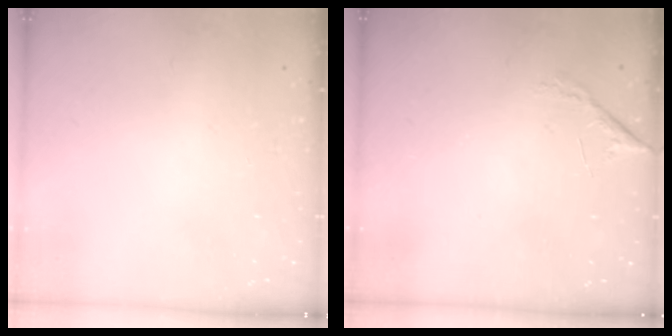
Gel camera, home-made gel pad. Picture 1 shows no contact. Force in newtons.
{"total": 6.0, "press": 6.0, "slide": 0.2}